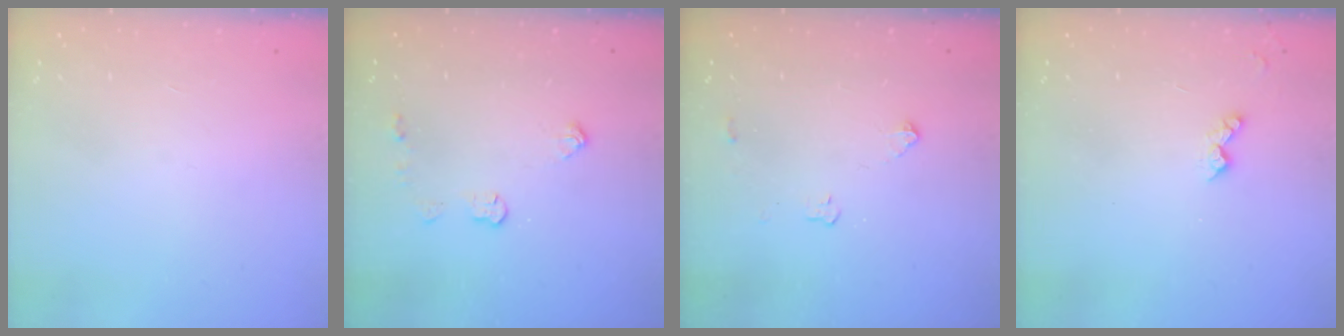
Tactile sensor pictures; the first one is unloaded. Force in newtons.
{"total": 5.1, "press": 5.1, "slide": 0.2}
{"total": 3.3, "press": 3.3, "slide": 0.6}
{"total": 4.0, "press": 4.0, "slide": 0.6}